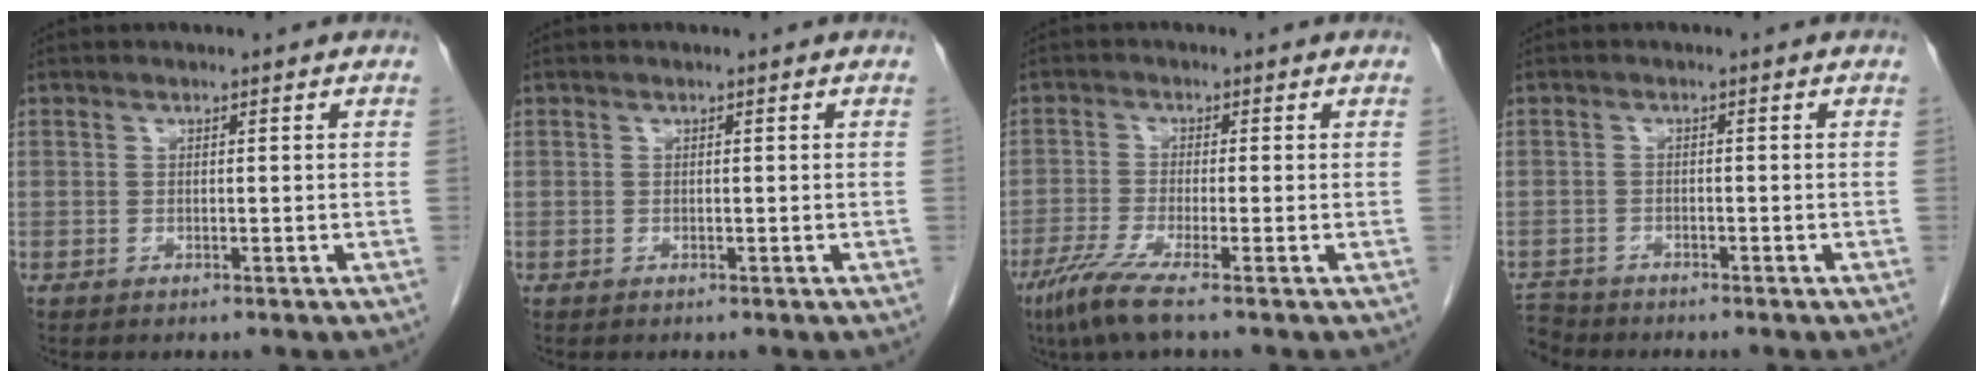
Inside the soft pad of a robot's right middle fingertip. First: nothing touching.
{"total": 0.0}
{"total": 5.3, "force": [-3.6, -0.5, 3.9], "torque": [-0.084, -0.019, -0.076]}
{"total": 4.2, "force": [-4.0, 1.3, -0.2], "torque": [0.004, -0.009, -0.074]}